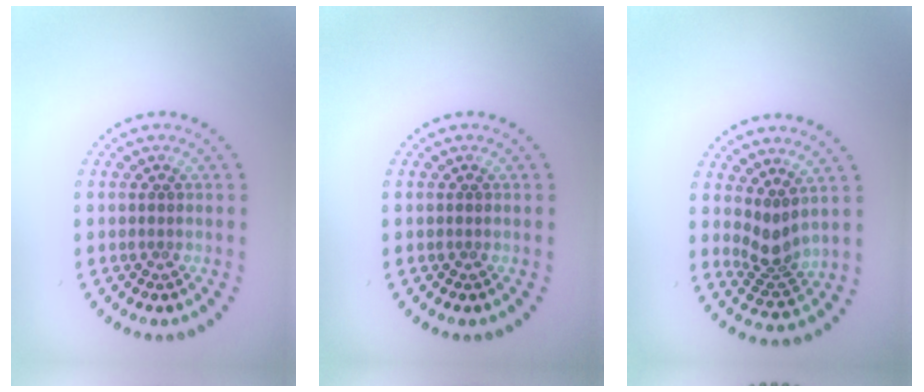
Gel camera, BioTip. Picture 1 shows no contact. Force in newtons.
{"total": 0.0}
{"total": 2.6, "press": 1.9, "slide": 1.7}